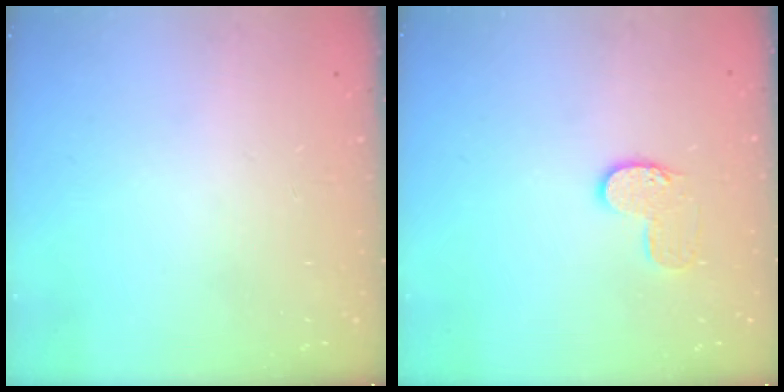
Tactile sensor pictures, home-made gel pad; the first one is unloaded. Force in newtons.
{"total": 7.4, "press": 7.4, "slide": 0.2}